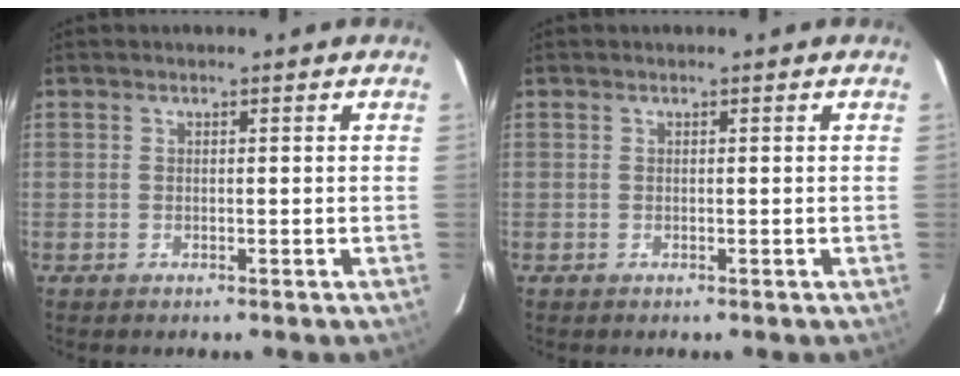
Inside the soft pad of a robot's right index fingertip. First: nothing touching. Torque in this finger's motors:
{"motor_torque": [0.00, 0.00, 0.00, 0.00]}